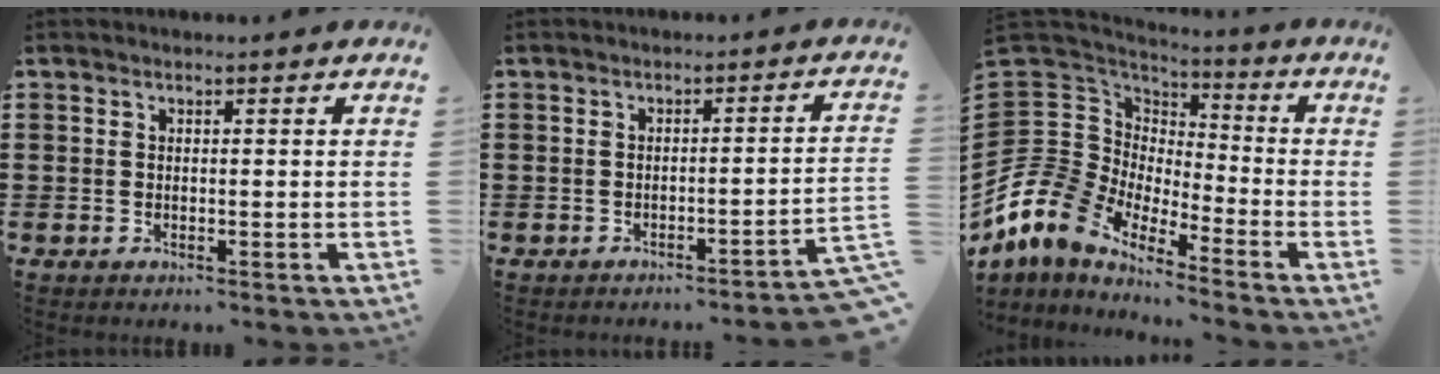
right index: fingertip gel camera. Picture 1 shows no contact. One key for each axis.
{"total": 2.8, "fx": -2.3, "fy": -0.4, "fz": 1.6, "tx": -0.029, "ty": -0.008, "tz": -0.047}
{"total": 9.0, "fx": -6.6, "fy": 5.6, "fz": 2.7, "tx": -0.129, "ty": -0.032, "tz": -0.142}